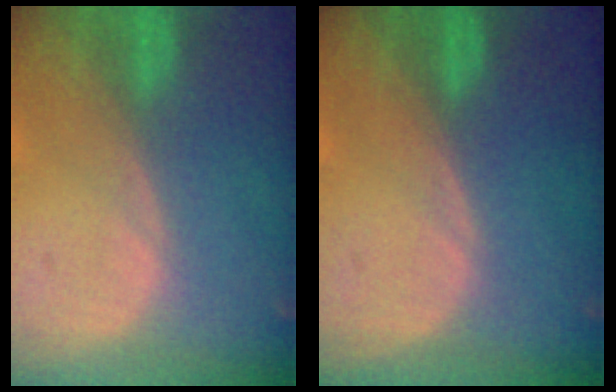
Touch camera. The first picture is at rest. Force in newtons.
{"total": 0.0}